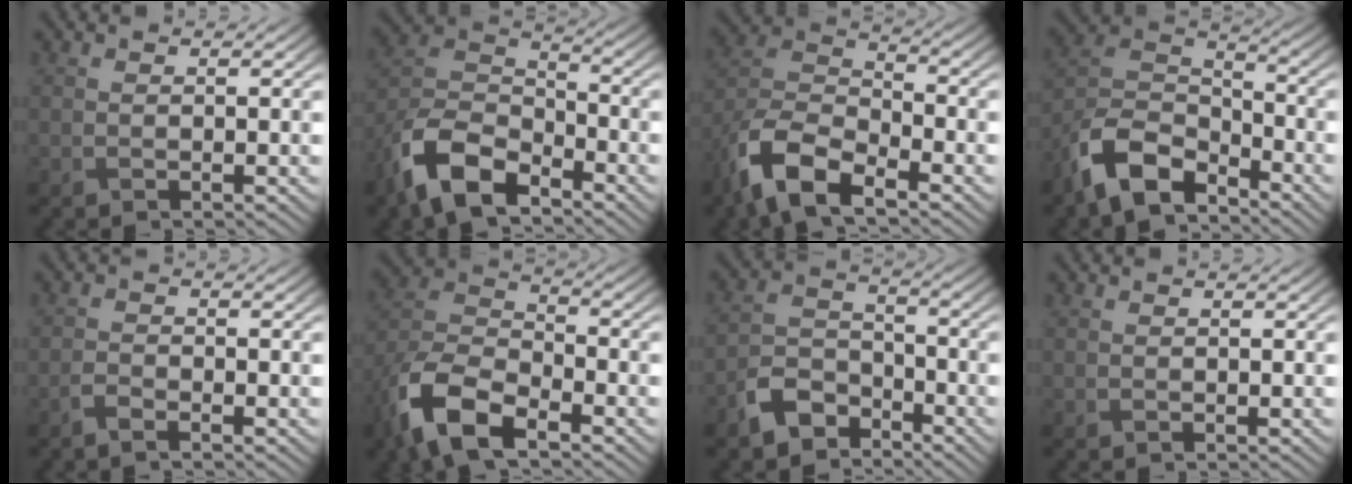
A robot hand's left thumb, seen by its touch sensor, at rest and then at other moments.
{"total": 12.1, "force": [-7.9, 5.9, 7.0], "torque": [-0.161, -0.012, -0.166]}
{"total": 11.1, "force": [-7.3, 4.6, 7.0], "torque": [-0.151, -0.011, -0.161]}
{"total": 10.9, "force": [-7.7, 5.0, 5.8], "torque": [-0.130, -0.010, -0.165]}
{"total": 1.5, "force": [-1.2, 0.4, 0.8], "torque": [-0.021, 0.001, -0.029]}
{"total": 11.9, "force": [-7.4, 5.5, 7.5], "torque": [-0.169, -0.017, -0.159]}
{"total": 6.8, "force": [-5.0, 3.7, 2.7], "torque": [-0.061, -0.001, -0.116]}
{"total": 0.0}